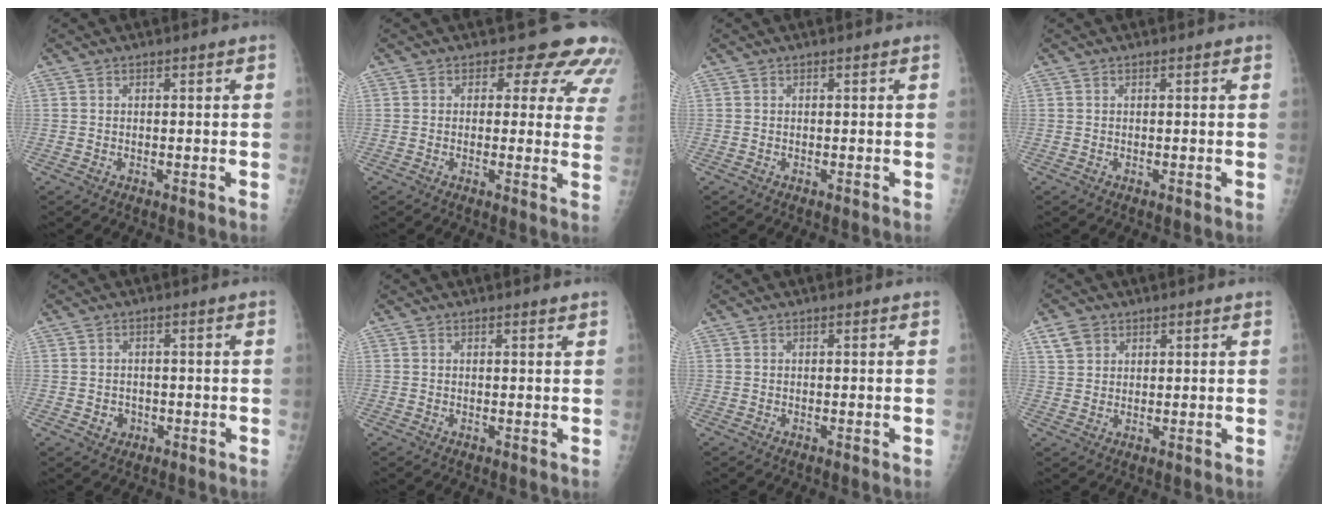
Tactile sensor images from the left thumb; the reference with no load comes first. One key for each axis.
{"total": 10.1, "fx": 7.7, "fy": 5.5, "fz": 3.6, "tx": 0.016, "ty": -0.029, "tz": 0.056}
{"total": 0.0}
{"total": 0.0}
{"total": 2.3, "fx": -0.8, "fy": 2.0, "fz": 0.7, "tx": 0.000, "ty": 0.006, "tz": -0.007}
{"total": 0.5, "fx": 0.5, "fy": 0.0, "fz": 0.3, "tx": -0.004, "ty": -0.003, "tz": 0.006}
{"total": 0.0}
{"total": 3.9, "fx": 2.2, "fy": 2.9, "fz": 1.5, "tx": -0.017, "ty": -0.006, "tz": 0.046}